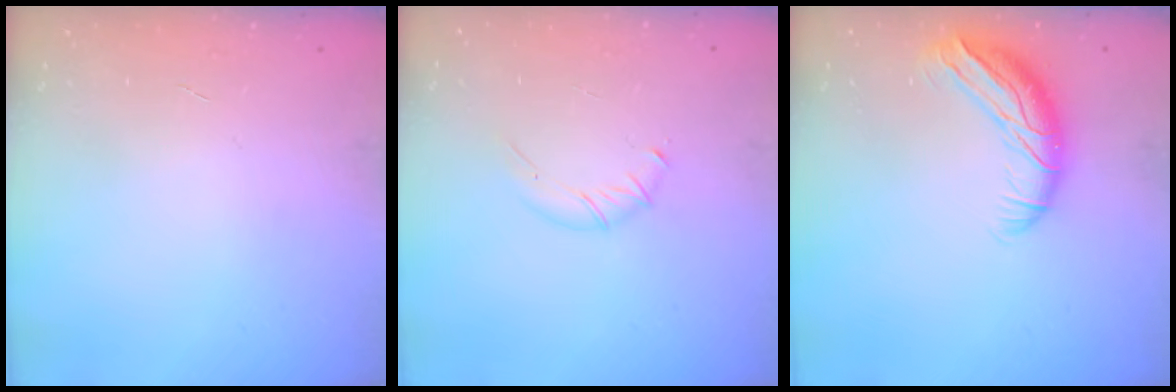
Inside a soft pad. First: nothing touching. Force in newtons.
{"total": 4.1, "press": 4.0, "slide": 0.9}
{"total": 11.4, "press": 10.9, "slide": 3.4}